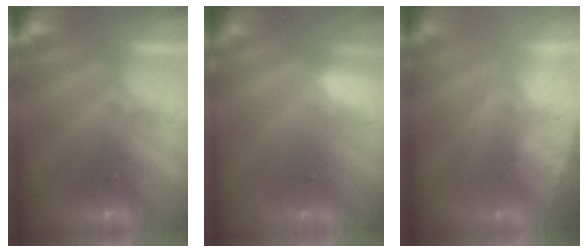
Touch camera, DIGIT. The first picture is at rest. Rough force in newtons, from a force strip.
{"total": 2.9}
{"total": 3.1}